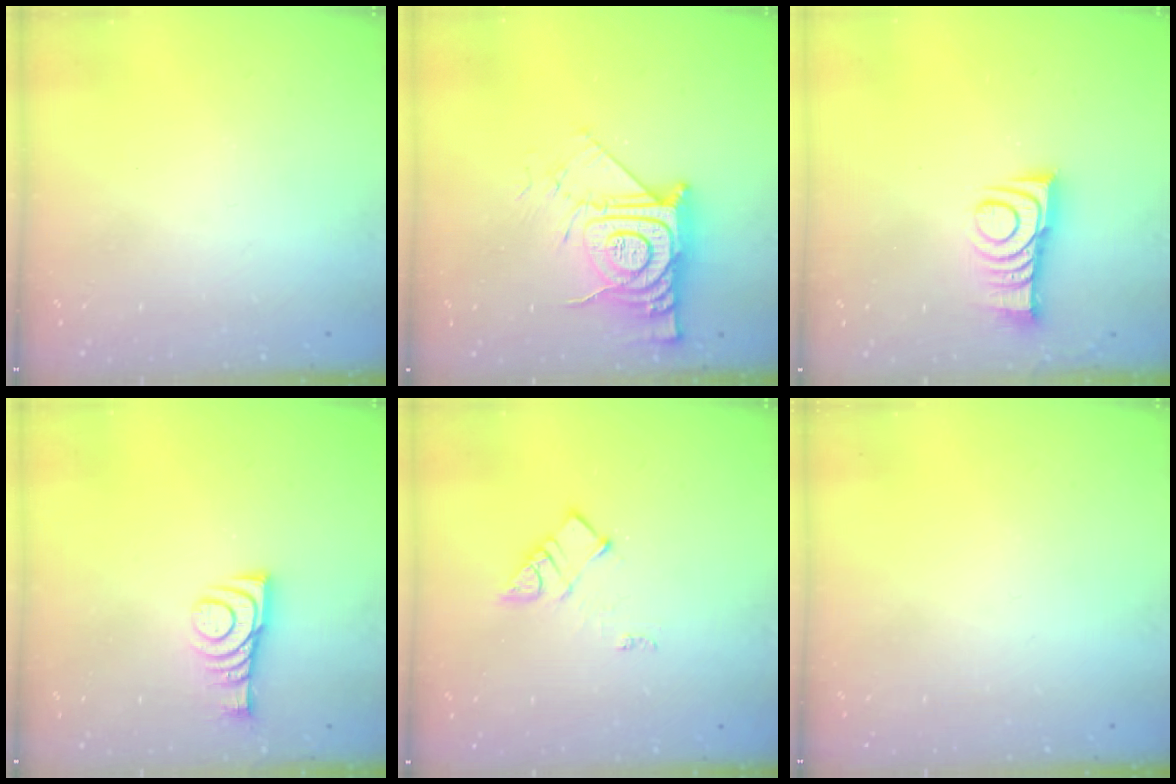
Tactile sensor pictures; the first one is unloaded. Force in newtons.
{"total": 14.7, "press": 14.6, "slide": 1.0}
{"total": 10.3, "press": 10.3, "slide": 0.5}
{"total": 7.8, "press": 7.8, "slide": 0.7}
{"total": 8.0, "press": 7.9, "slide": 0.5}
{"total": 0.0}